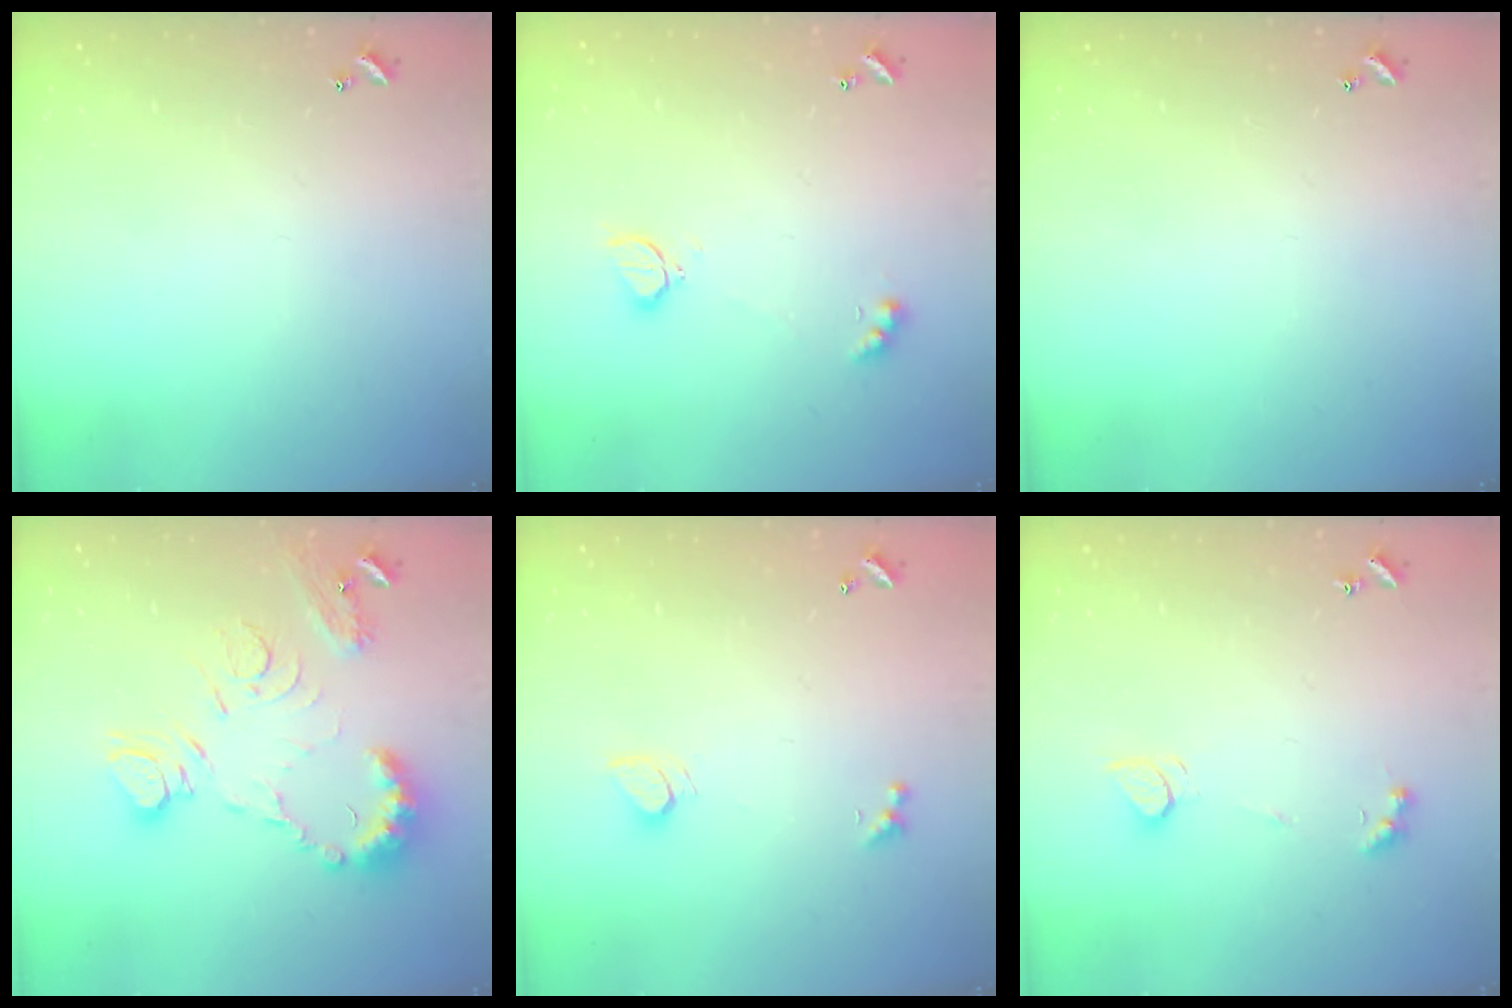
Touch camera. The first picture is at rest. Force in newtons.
{"total": 2.5, "press": 2.5, "slide": 0.6}
{"total": 0.0}
{"total": 16.0, "press": 15.9, "slide": 1.2}
{"total": 2.1, "press": 2.1, "slide": 0.3}
{"total": 2.3, "press": 2.3, "slide": 0.4}